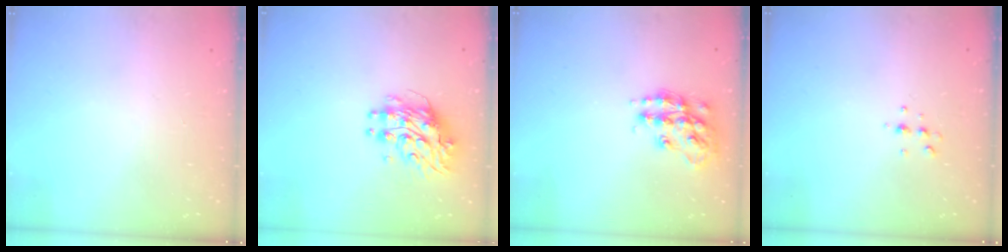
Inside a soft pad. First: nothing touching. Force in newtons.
{"total": 9.4, "press": 9.3, "slide": 0.9}
{"total": 15.6, "press": 15.6, "slide": 0.9}
{"total": 4.7, "press": 4.6, "slide": 0.6}